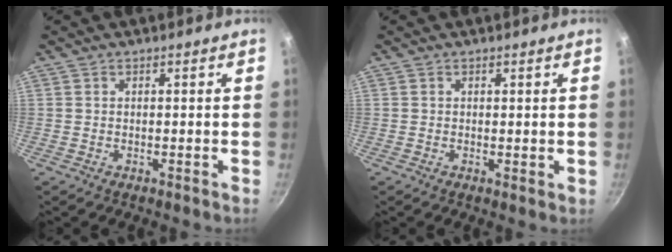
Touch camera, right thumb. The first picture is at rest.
{"total": 0.7, "force": [0.2, 0.2, 0.7], "torque": [-0.008, -0.004, 0.004]}